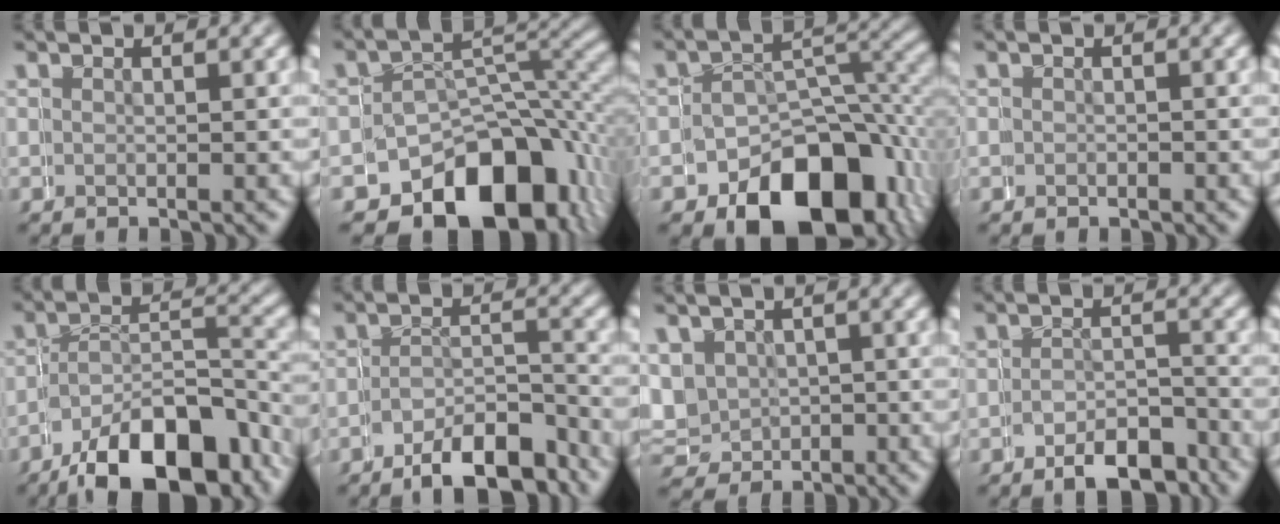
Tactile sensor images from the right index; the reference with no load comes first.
{"total": 10.6, "force": [-6.8, 6.4, 5.1], "torque": [-0.051, -0.023, -0.098]}
{"total": 8.6, "force": [-5.0, 5.2, 4.6], "torque": [-0.051, -0.016, -0.073]}
{"total": 1.0, "force": [-0.2, 1.0, -0.2], "torque": [-0.005, -0.004, -0.005]}
{"total": 11.0, "force": [-7.3, 5.3, 6.4], "torque": [-0.077, -0.026, -0.100]}
{"total": 6.8, "force": [-6.3, 2.3, 1.5], "torque": [-0.017, -0.014, -0.095]}
{"total": 5.1, "force": [0.0, 5.1, 0.1], "torque": [-0.010, -0.011, -0.003]}
{"total": 5.2, "force": [-4.5, 2.2, 1.3], "torque": [-0.007, -0.009, -0.074]}